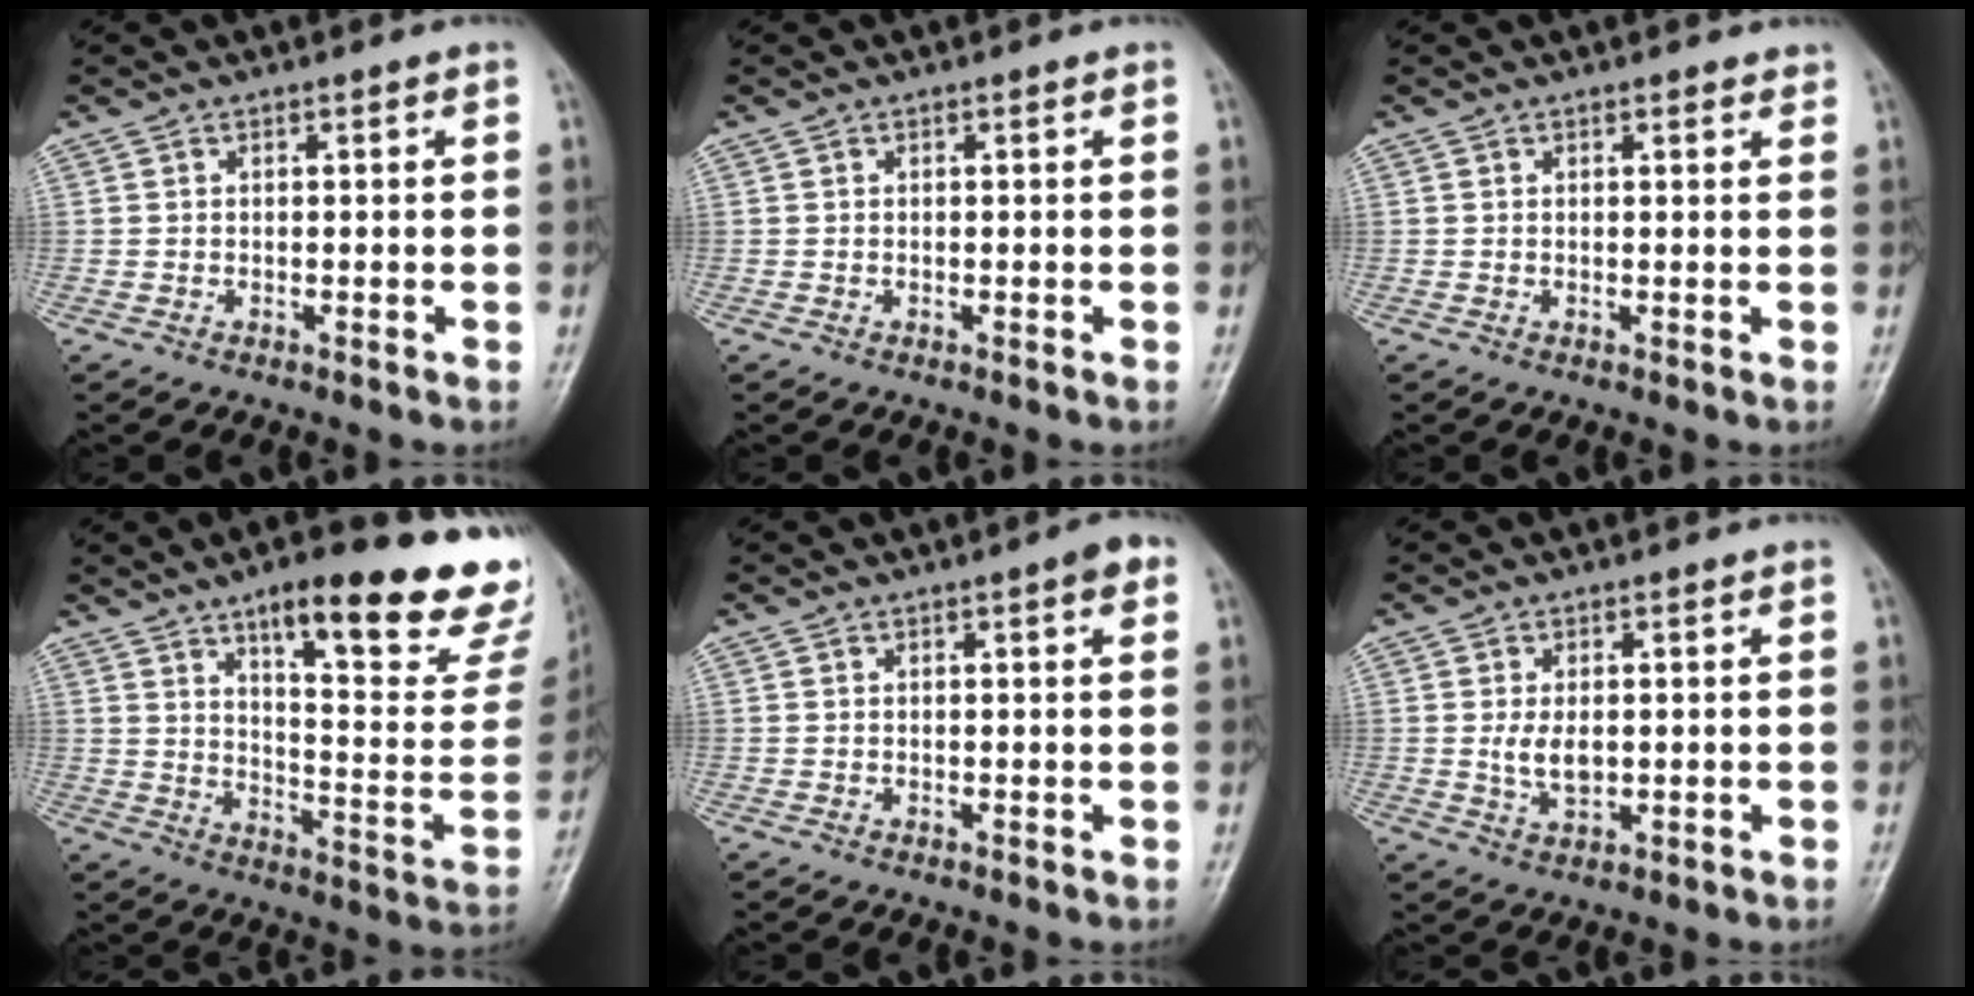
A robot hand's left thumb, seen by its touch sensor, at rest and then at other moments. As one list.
[{"total": 0.0}, {"total": 1.3, "force": [1.1, 0.5, 0.5], "torque": [0.002, -0.003, 0.012]}, {"total": 26.5, "force": [17.1, 6.9, 19.0], "torque": [-0.216, -0.076, 0.238]}, {"total": 2.7, "force": [1.2, 0.7, 2.2], "torque": [-0.022, 0.002, 0.012]}, {"total": 3.9, "force": [0.3, 2.3, 3.1], "torque": [-0.052, -0.008, 0.011]}]